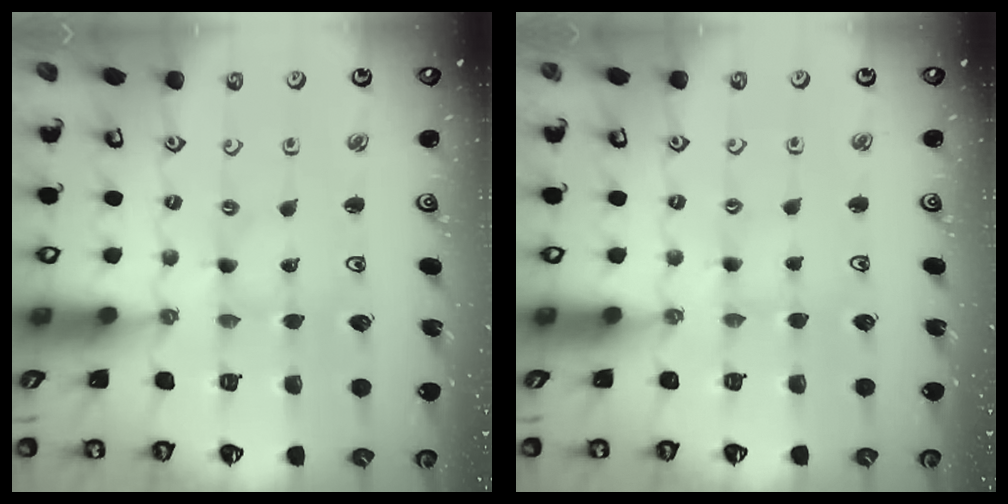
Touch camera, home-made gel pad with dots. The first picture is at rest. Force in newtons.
{"total": 1.9, "press": 1.9, "slide": 0.4}